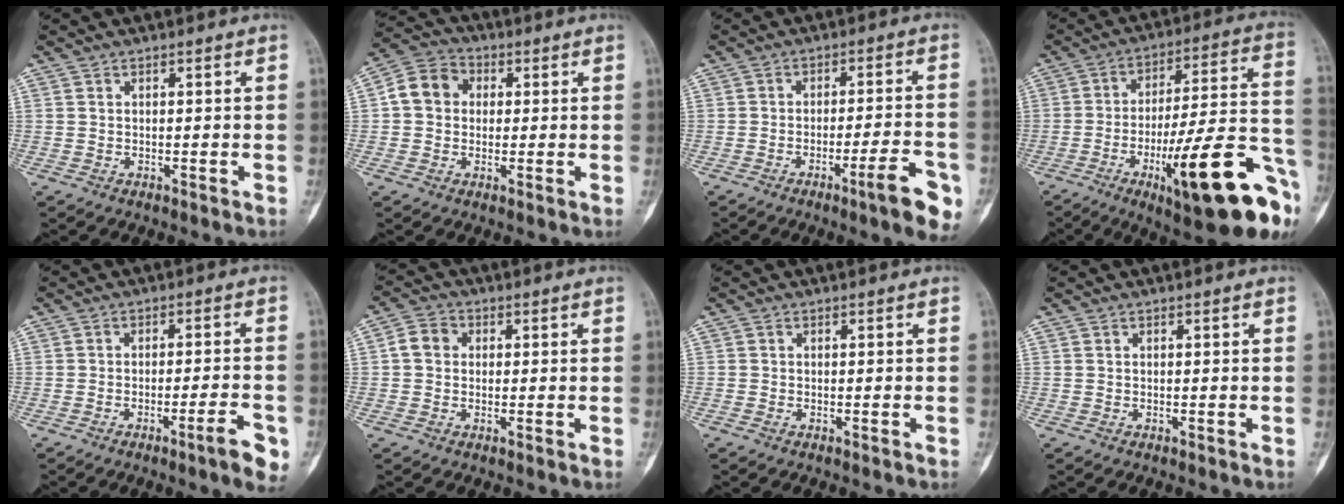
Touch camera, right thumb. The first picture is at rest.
{"total": 7.7, "force": [0.9, 6.5, 4.0], "torque": [-0.056, 0.019, 0.004]}
{"total": 9.9, "force": [-4.9, 1.3, 8.5], "torque": [-0.107, 0.018, -0.068]}
{"total": 25.8, "force": [-11.0, 5.9, 22.7], "torque": [-0.287, 0.050, -0.157]}
{"total": 6.5, "force": [-3.2, 0.7, 5.6], "torque": [-0.074, 0.012, -0.042]}
{"total": 4.2, "force": [0.4, 3.6, 2.2], "torque": [-0.029, 0.013, -0.001]}
{"total": 0.0}
{"total": 0.0}